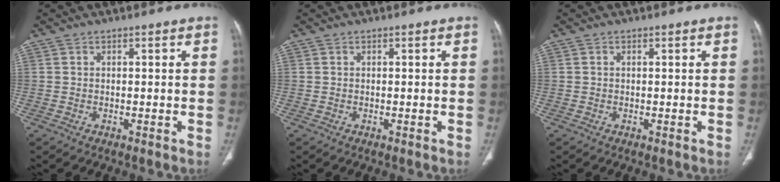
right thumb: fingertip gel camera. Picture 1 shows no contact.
{"total": 0.0}
{"total": 0.0}